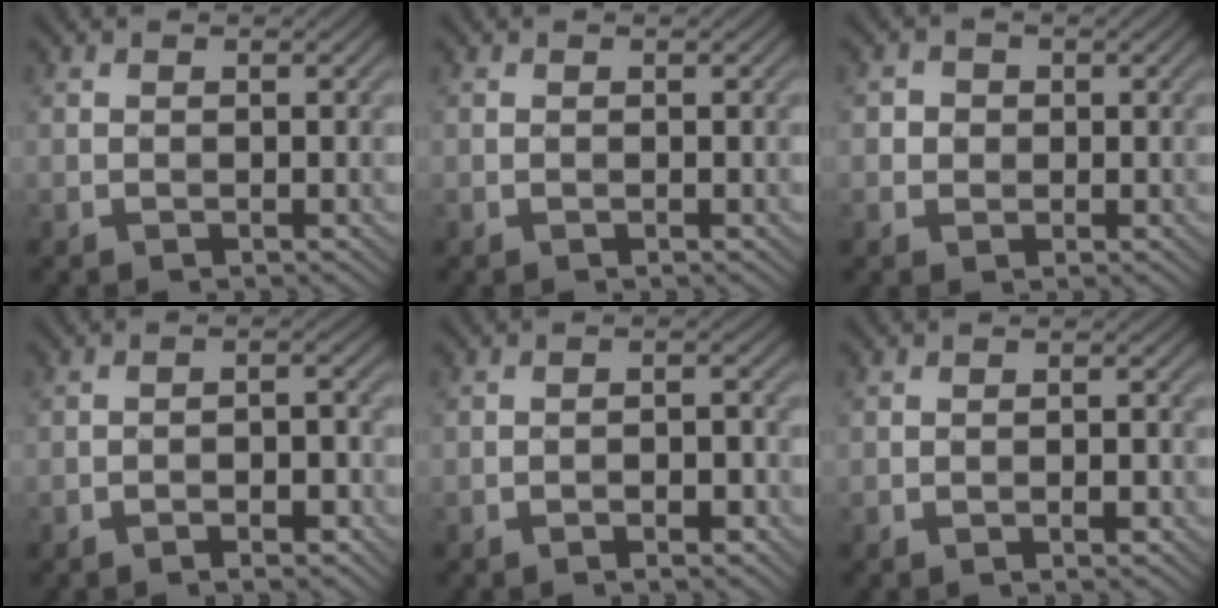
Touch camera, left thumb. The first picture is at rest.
{"total": 0.0}
{"total": 1.9, "force": [0.2, 1.8, 0.5], "torque": [-0.009, -0.002, 0.001]}
{"total": 3.7, "force": [-2.3, 0.9, 2.8], "torque": [-0.044, 0.012, -0.039]}
{"total": 3.3, "force": [-2.0, 0.7, 2.5], "torque": [-0.042, 0.011, -0.036]}
{"total": 1.8, "force": [-1.0, 0.2, 1.5], "torque": [-0.024, 0.009, -0.018]}